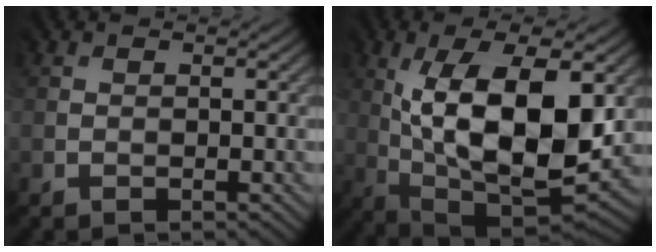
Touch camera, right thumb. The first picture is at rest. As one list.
[{"total": 15.3, "force": [2.4, 7.3, 13.2], "torque": [-0.228, -0.001, 0.042]}]